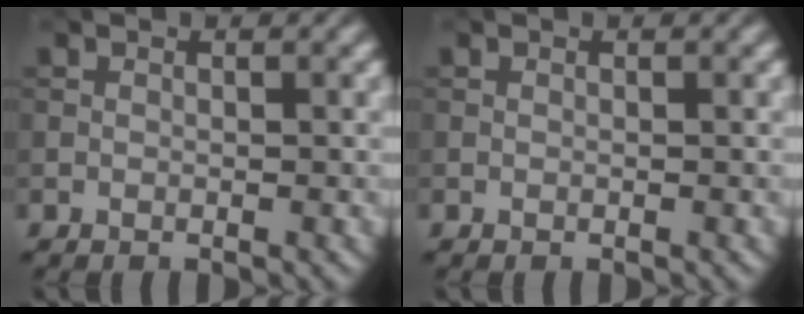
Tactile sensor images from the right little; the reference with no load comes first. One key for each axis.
{"total": 0.0}